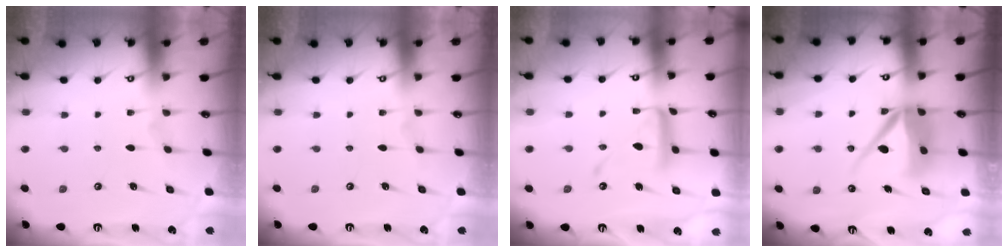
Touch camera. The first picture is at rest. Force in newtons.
{"total": 0.0}
{"total": 14.6, "press": 14.5, "slide": 1.4}
{"total": 9.2, "press": 9.2, "slide": 0.9}